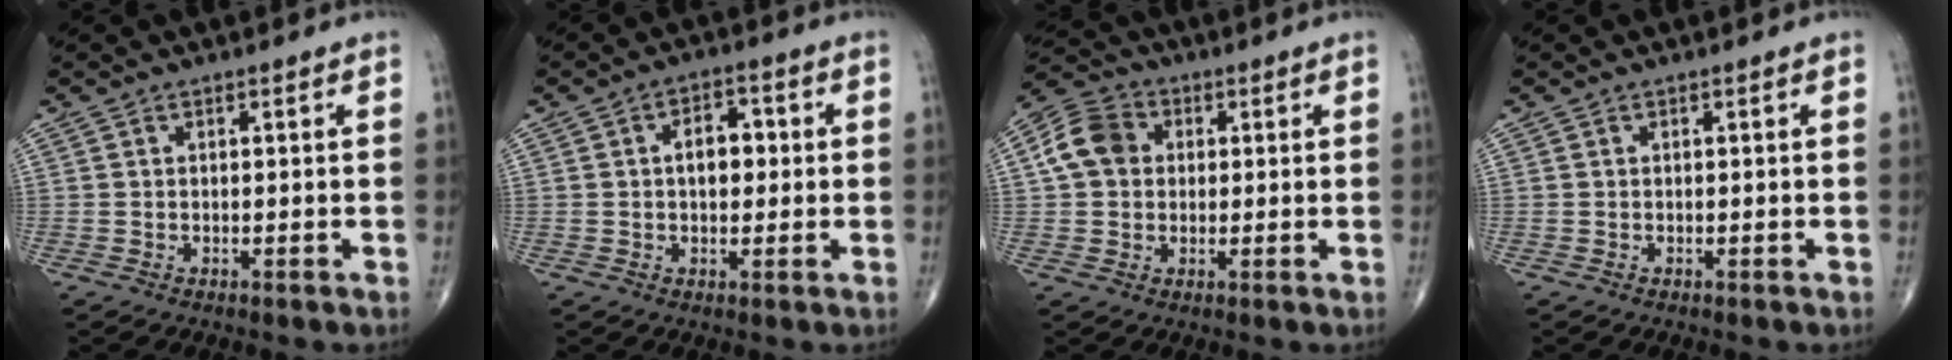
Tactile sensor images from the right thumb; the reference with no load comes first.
{"total": 6.0, "force": [0.5, 3.7, 4.6], "torque": [-0.050, 0.013, 0.001]}
{"total": 8.5, "force": [1.3, 7.0, 4.6], "torque": [-0.077, 0.016, 0.013]}
{"total": 0.0}